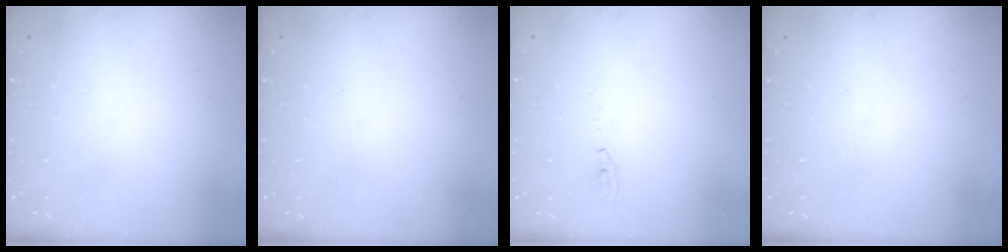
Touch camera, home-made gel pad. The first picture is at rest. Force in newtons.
{"total": 0.0}
{"total": 3.4, "press": 2.9, "slide": 1.7}
{"total": 0.0}